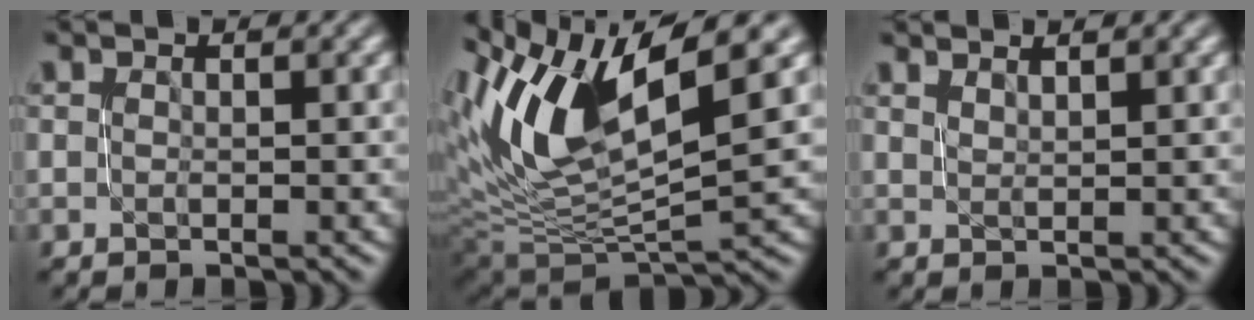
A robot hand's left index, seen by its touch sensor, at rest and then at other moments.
{"total": 10.5, "force": [4.9, 3.8, 8.6], "torque": [-0.164, 0.007, 0.098]}
{"total": 1.6, "force": [1.5, 0.2, 0.3], "torque": [0.004, 0.003, 0.017]}